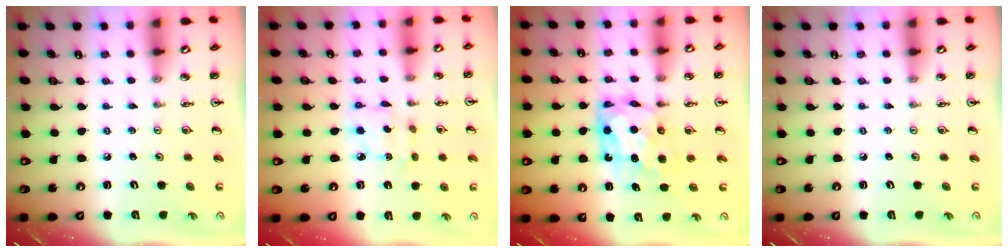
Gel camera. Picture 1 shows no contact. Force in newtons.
{"total": 3.8, "press": 3.8, "slide": 0.2}
{"total": 7.7, "press": 7.7, "slide": 0.8}
{"total": 0.0}